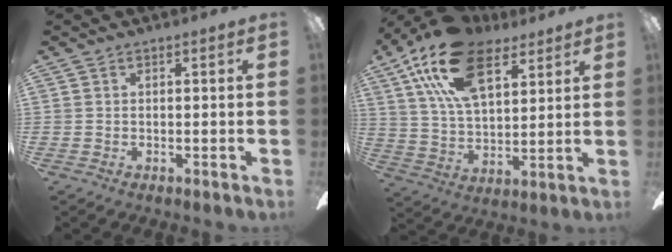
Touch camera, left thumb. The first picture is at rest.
{"total": 20.7, "force": [11.7, 10.6, 13.4], "torque": [-0.248, -0.035, 0.207]}